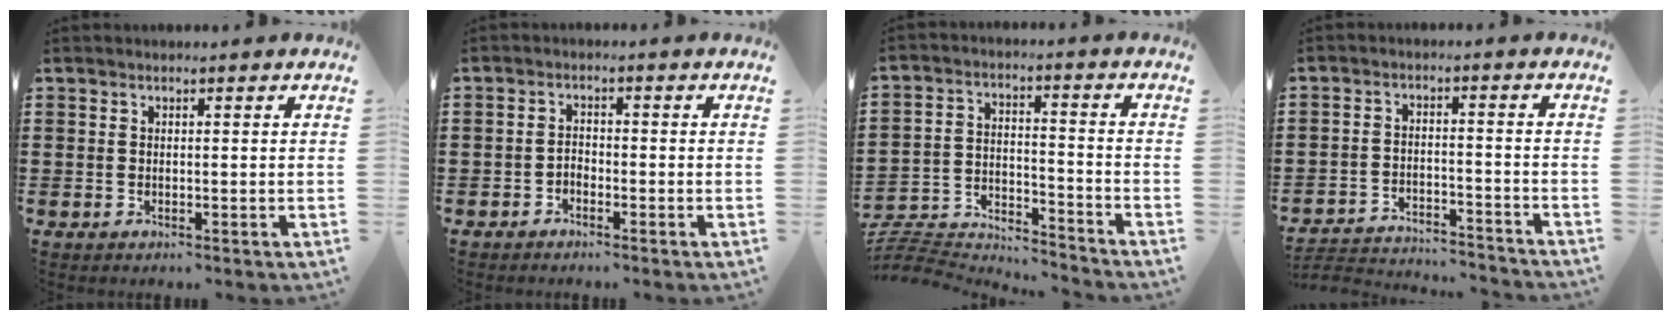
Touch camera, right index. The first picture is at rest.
{"total": 1.5, "force": [-1.3, 0.7, 0.3], "torque": [-0.011, 0.003, -0.027]}
{"total": 5.3, "force": [-5.2, 0.8, 0.6], "torque": [-0.031, -0.006, -0.112]}
{"total": 3.8, "force": [-3.8, 0.3, 0.5], "torque": [-0.022, 0.000, -0.082]}